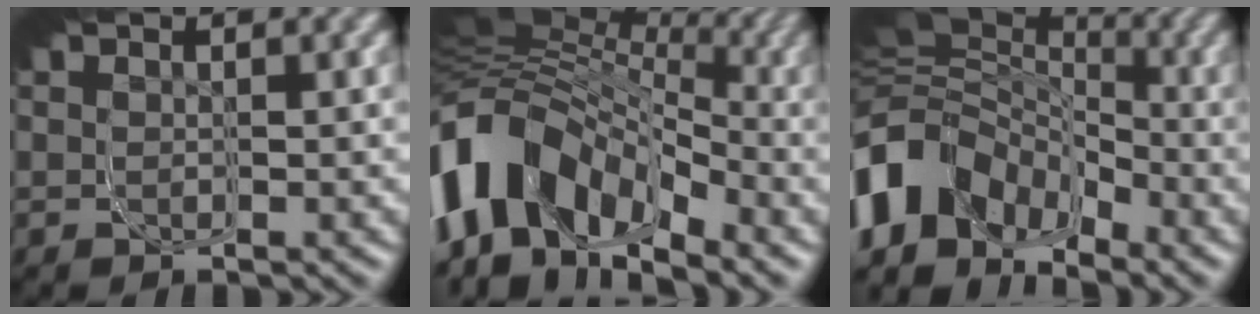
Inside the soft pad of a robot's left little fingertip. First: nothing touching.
{"total": 12.5, "force": [-5.1, 6.6, 9.4], "torque": [-0.126, 0.001, -0.089]}
{"total": 10.4, "force": [-6.4, 5.6, 6.0], "torque": [-0.070, -0.014, -0.103]}